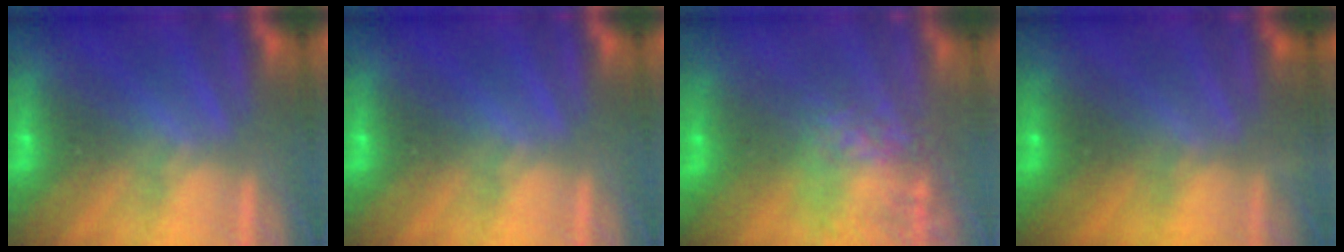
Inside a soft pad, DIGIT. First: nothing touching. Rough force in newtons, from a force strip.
{"total": 0.0}
{"total": 5.7}
{"total": 6.9}